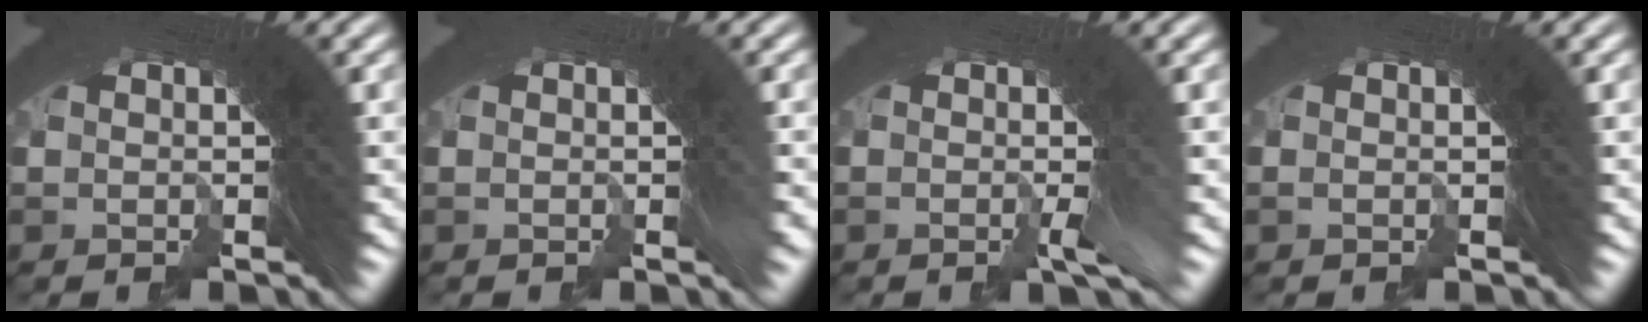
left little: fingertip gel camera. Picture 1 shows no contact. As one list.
[{"total": 0.8, "force": [-0.3, 0.0, 0.8], "torque": [-0.010, 0.007, -0.005]}, {"total": 1.8, "force": [-0.5, -0.2, 1.7], "torque": [-0.023, 0.016, -0.019]}, {"total": 0.0}]